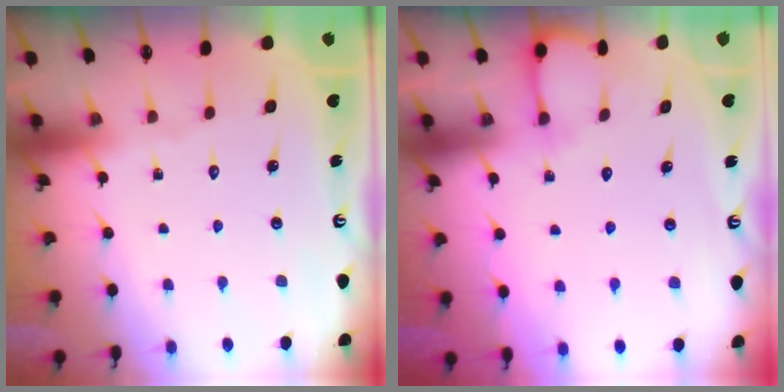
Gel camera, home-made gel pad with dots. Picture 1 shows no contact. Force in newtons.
{"total": 3.3, "press": 3.3, "slide": 0.4}